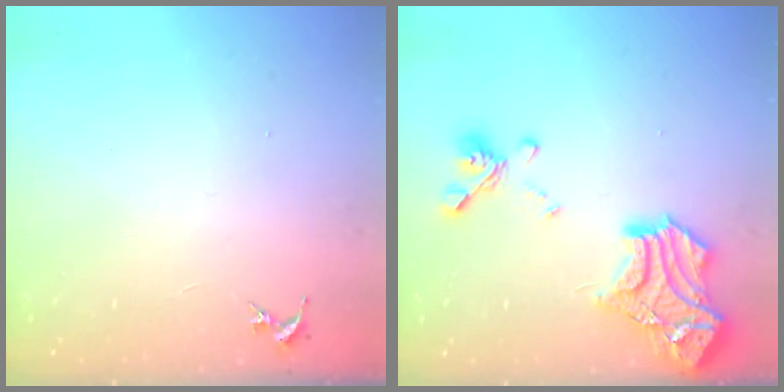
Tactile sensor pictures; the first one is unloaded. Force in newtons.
{"total": 22.9, "press": 22.8, "slide": 2.3}